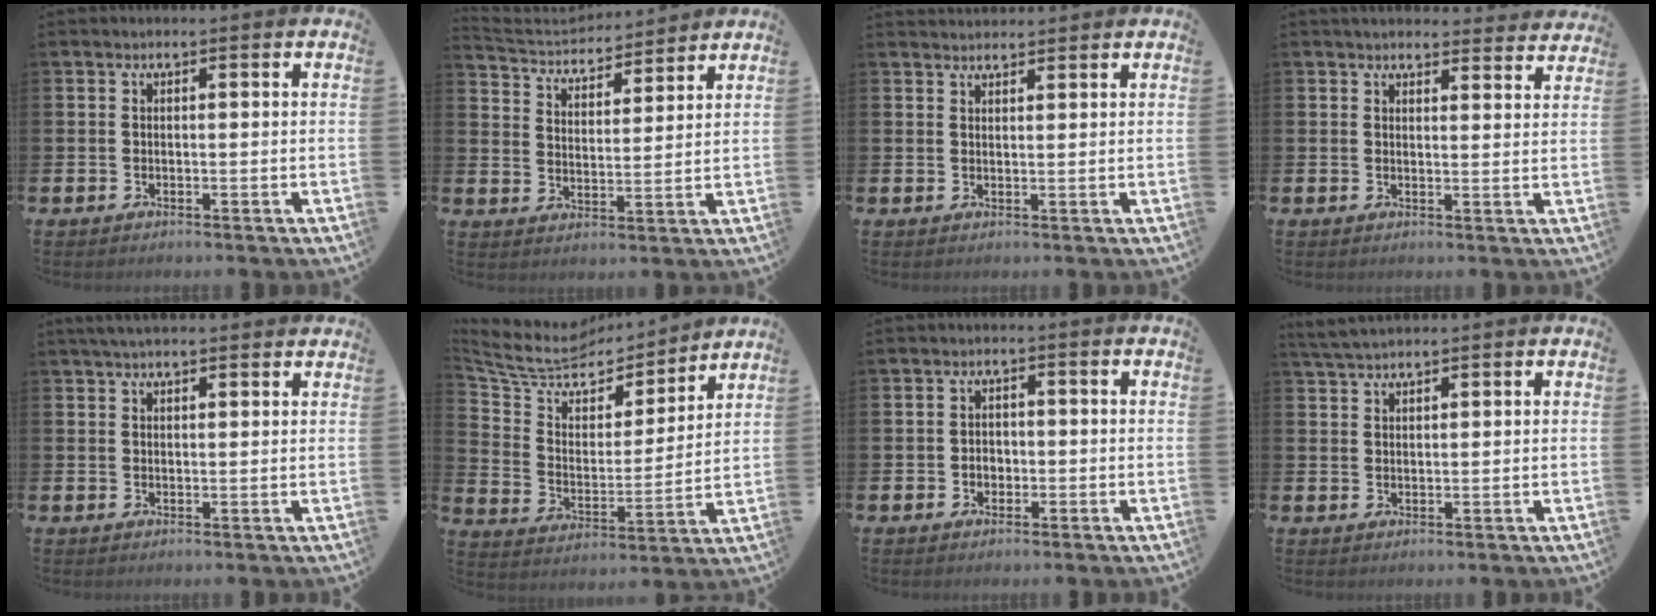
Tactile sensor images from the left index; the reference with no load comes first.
{"total": 4.3, "force": [4.2, 1.2, 0.1], "torque": [-0.025, -0.032, 0.069]}
{"total": 2.1, "force": [2.0, 0.4, 0.1], "torque": [0.007, -0.011, 0.034]}
{"total": 3.7, "force": [3.6, 0.7, 0.3], "torque": [-0.006, -0.019, 0.065]}
{"total": 2.9, "force": [2.7, 0.5, 1.0], "torque": [-0.026, -0.002, 0.050]}
{"total": 7.9, "force": [6.7, 3.8, 1.8], "torque": [-0.081, -0.050, 0.117]}
{"total": 1.8, "force": [-0.4, 1.5, 0.9], "torque": [-0.006, 0.003, -0.013]}
{"total": 3.1, "force": [2.9, 0.5, 0.9], "torque": [-0.021, -0.007, 0.054]}